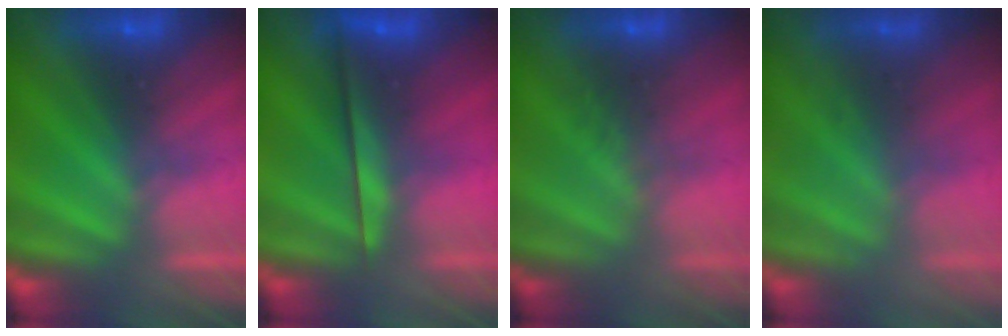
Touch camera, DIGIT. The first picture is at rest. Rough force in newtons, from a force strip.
{"total": 2.4}
{"total": 1.2}
{"total": 2.2}